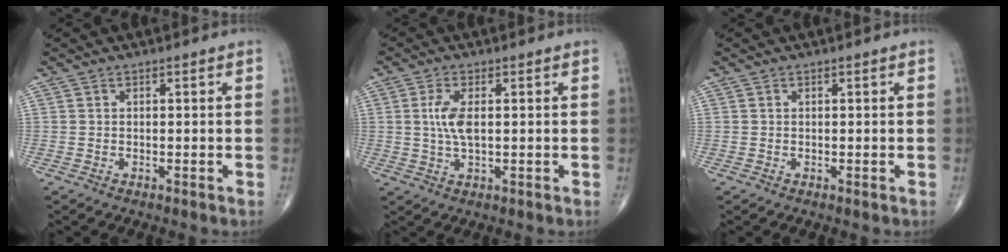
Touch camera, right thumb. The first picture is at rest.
{"total": 4.9, "force": [0.6, 1.9, 4.5], "torque": [-0.101, -0.001, 0.013]}
{"total": 0.0}